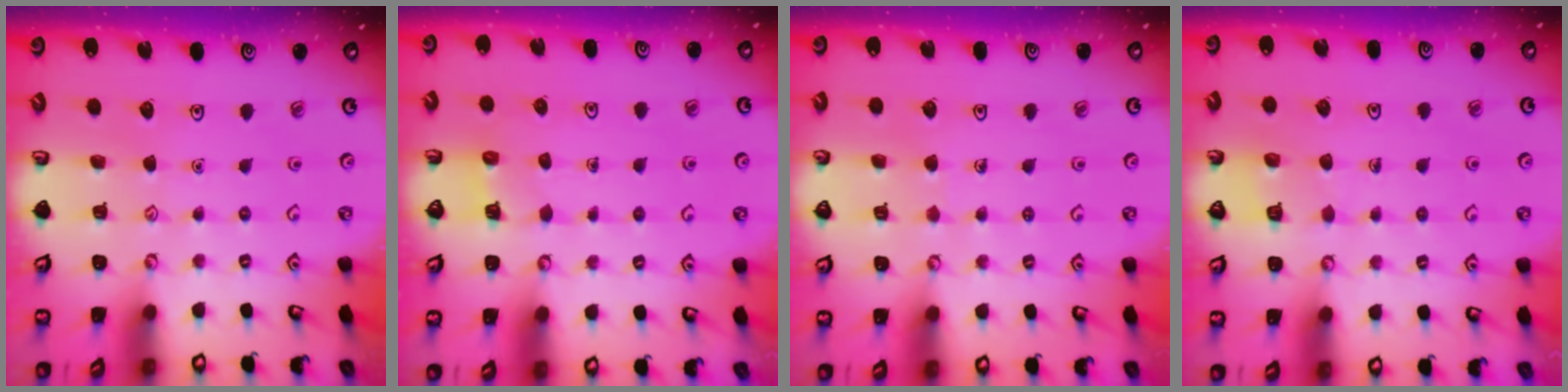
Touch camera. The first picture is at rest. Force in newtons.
{"total": 2.5, "press": 2.5, "slide": 0.1}
{"total": 3.2, "press": 3.2, "slide": 0.2}
{"total": 2.5, "press": 2.5, "slide": 0.1}